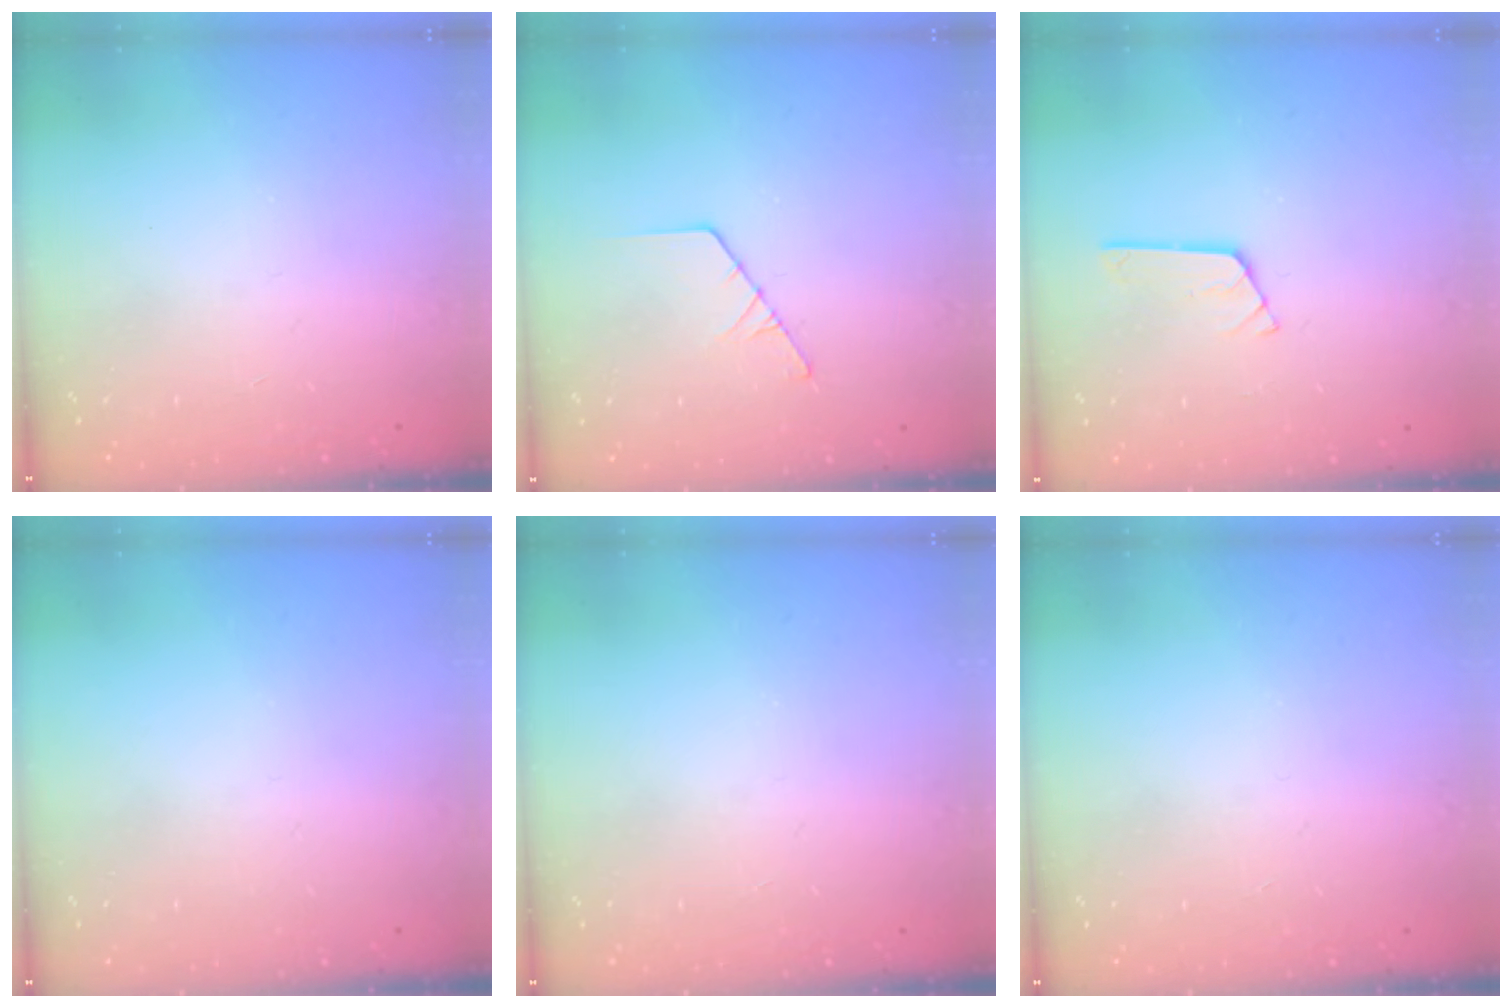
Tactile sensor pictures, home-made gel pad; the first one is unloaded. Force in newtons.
{"total": 2.6, "press": 2.6, "slide": 0.3}
{"total": 2.6, "press": 2.6, "slide": 0.3}
{"total": 0.0}
{"total": 0.0}
{"total": 0.0}